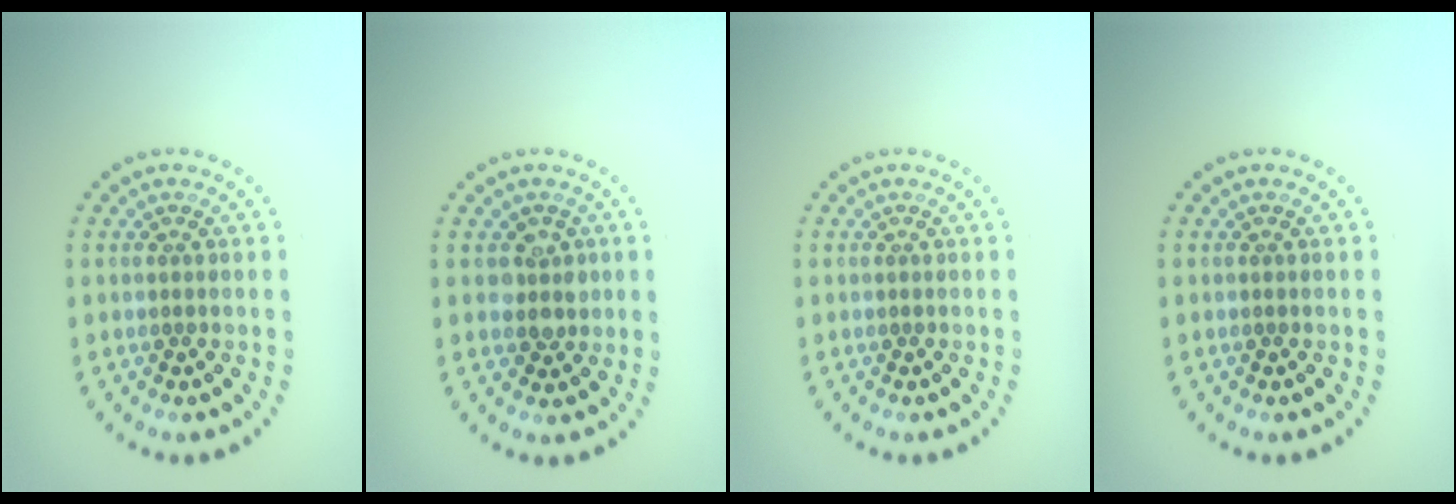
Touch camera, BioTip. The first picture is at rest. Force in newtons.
{"total": 2.2, "press": 2.0, "slide": 1.0}
{"total": 0.0}
{"total": 0.0}